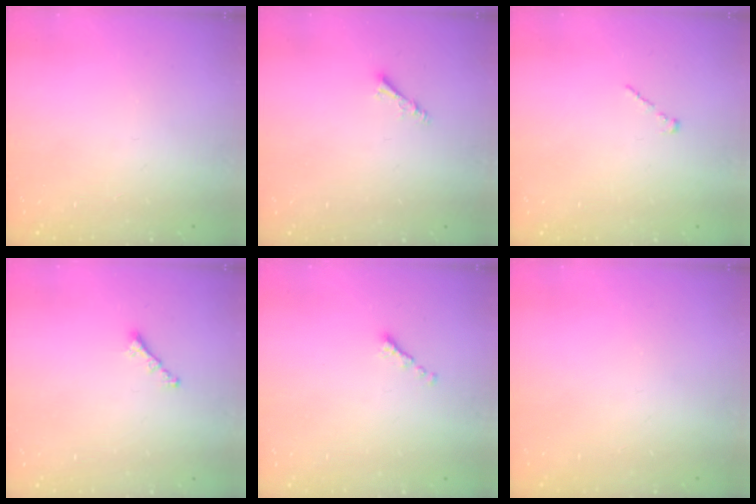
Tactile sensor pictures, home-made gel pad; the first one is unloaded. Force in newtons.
{"total": 3.0, "press": 2.9, "slide": 0.6}
{"total": 1.0, "press": 0.8, "slide": 0.5}
{"total": 1.6, "press": 1.5, "slide": 0.5}
{"total": 0.0}
{"total": 0.0}